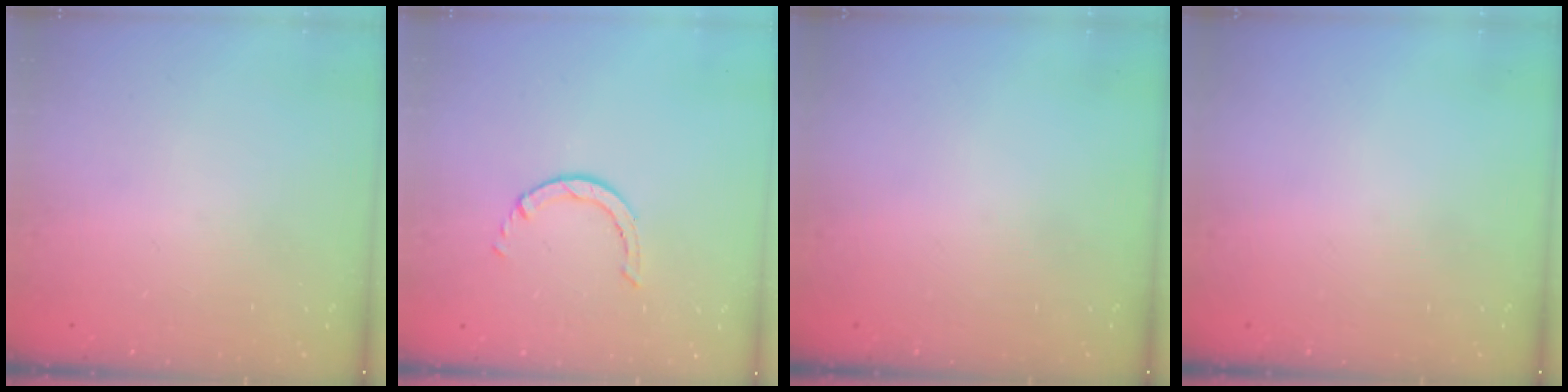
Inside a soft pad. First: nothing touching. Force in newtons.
{"total": 0.8, "press": 0.7, "slide": 0.2}
{"total": 0.0}
{"total": 0.0}